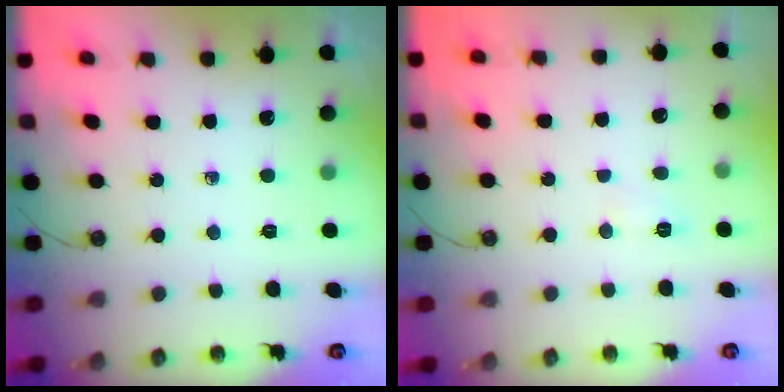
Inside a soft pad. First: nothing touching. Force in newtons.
{"total": 4.7, "press": 4.7, "slide": 0.6}